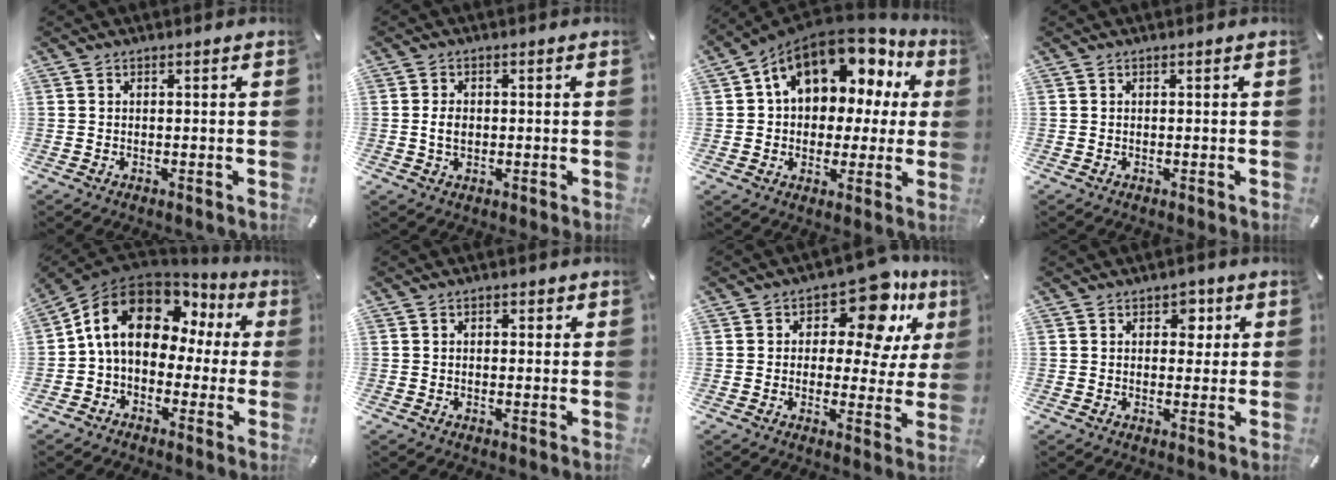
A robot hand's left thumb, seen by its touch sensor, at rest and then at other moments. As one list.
[{"total": 3.2, "force": [-0.1, 2.2, 2.3], "torque": [-0.051, 0.003, -0.005]}, {"total": 14.8, "force": [7.5, 9.7, 8.3], "torque": [-0.137, -0.045, 0.134]}, {"total": 0.0}, {"total": 15.0, "force": [5.0, 10.6, 9.4], "torque": [-0.174, -0.016, 0.088]}, {"total": 1.6, "force": [0.2, 1.2, 1.0], "torque": [-0.011, 0.005, 0.000]}, {"total": 13.9, "force": [7.5, 7.1, 9.2], "torque": [-0.127, -0.048, 0.127]}, {"total": 4.1, "force": [1.5, 3.0, 2.3], "torque": [-0.012, -0.008, 0.015]}]